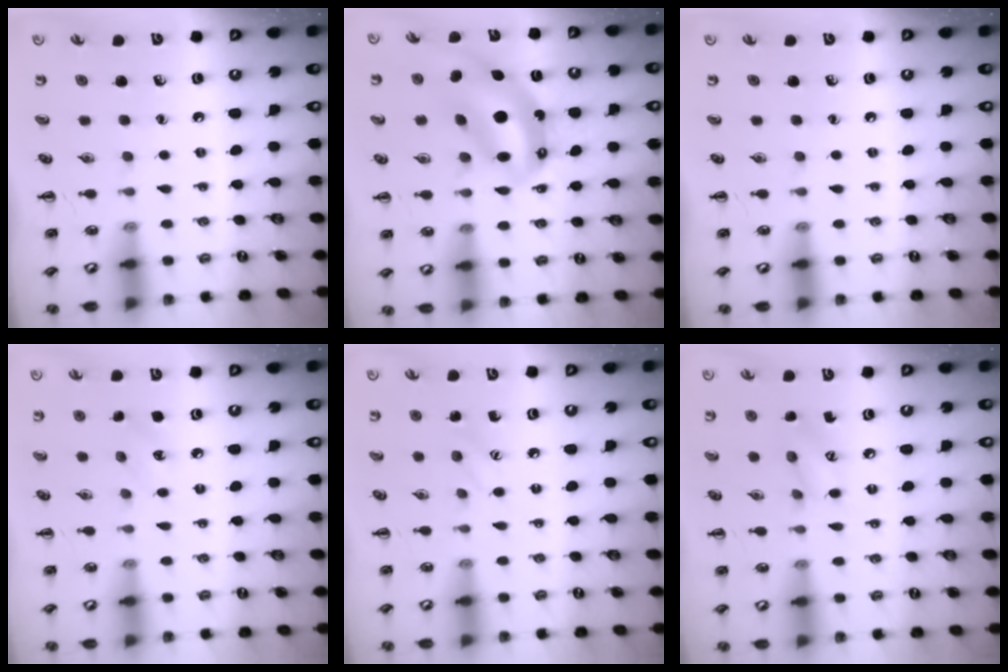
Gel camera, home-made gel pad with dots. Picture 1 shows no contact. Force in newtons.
{"total": 11.8, "press": 11.4, "slide": 3.1}
{"total": 0.0}
{"total": 5.9, "press": 5.6, "slide": 1.7}
{"total": 6.5, "press": 6.3, "slide": 1.7}
{"total": 8.2, "press": 8.1, "slide": 1.3}